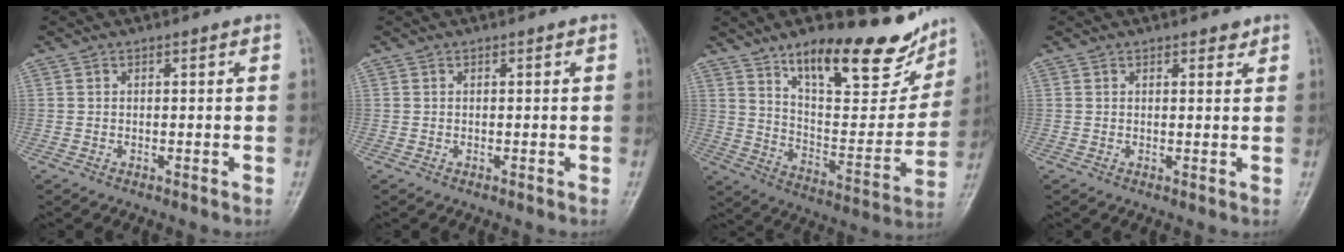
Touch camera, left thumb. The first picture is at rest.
{"total": 0.0}
{"total": 22.4, "force": [15.5, 7.9, 14.2], "torque": [-0.155, -0.078, 0.246]}
{"total": 1.8, "force": [1.2, 0.7, 1.0], "torque": [-0.004, -0.006, 0.014]}